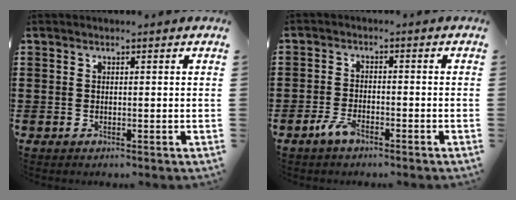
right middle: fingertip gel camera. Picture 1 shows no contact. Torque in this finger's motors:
{"motor_torque": [1.64, 0.04, -0.09, -0.05]}